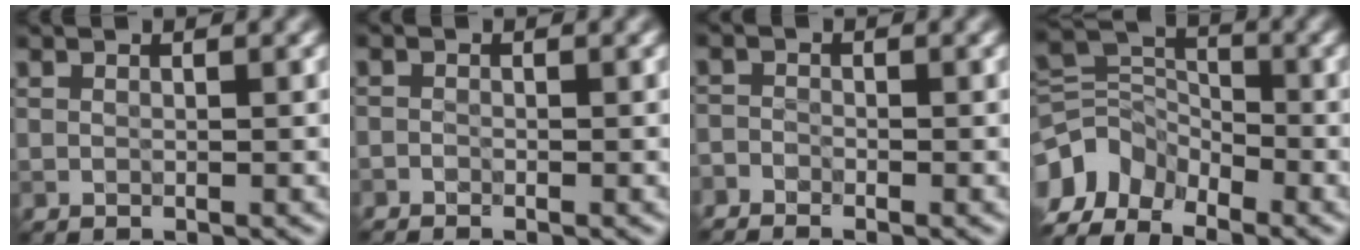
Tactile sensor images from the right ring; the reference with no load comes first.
{"total": 0.8, "force": [-0.7, 0.2, 0.2], "torque": [0.001, -0.003, -0.016]}
{"total": 1.8, "force": [-1.7, 0.4, 0.4], "torque": [-0.016, -0.004, -0.038]}
{"total": 6.6, "force": [-4.3, 3.9, 3.1], "torque": [-0.065, 0.001, -0.099]}